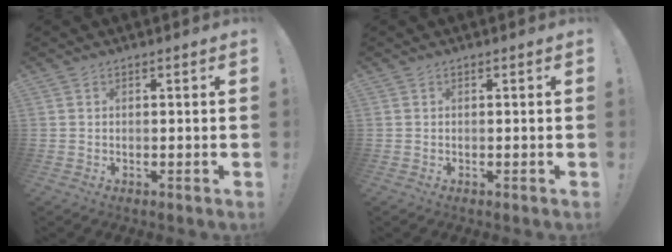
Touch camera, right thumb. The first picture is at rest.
{"total": 0.0}